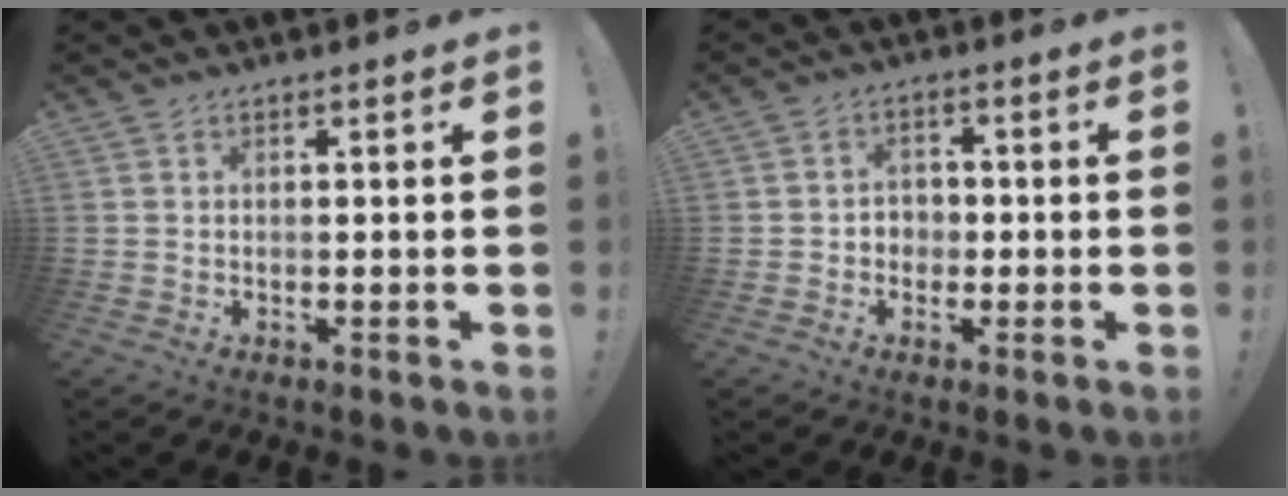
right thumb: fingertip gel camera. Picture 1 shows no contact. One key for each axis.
{"total": 3.6, "fx": -0.9, "fy": 3.3, "fz": 1.2, "tx": -0.019, "ty": 0.002, "tz": -0.017}